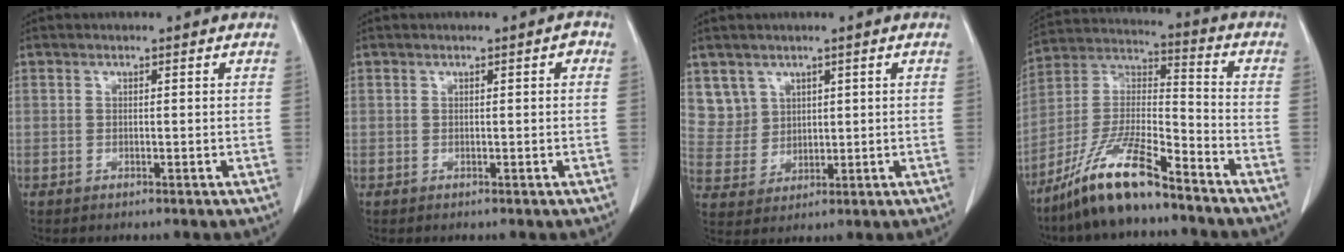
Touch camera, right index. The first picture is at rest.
{"total": 1.1, "force": [0.3, 0.3, 1.0], "torque": [-0.010, 0.005, 0.002]}
{"total": 5.3, "force": [3.1, 4.3, -0.2], "torque": [0.009, 0.001, 0.072]}
{"total": 13.9, "force": [-10.2, 2.0, 9.2], "torque": [-0.193, -0.006, -0.193]}